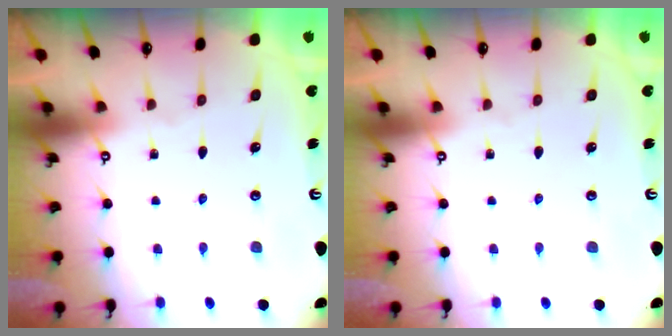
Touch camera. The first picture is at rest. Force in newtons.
{"total": 0.0}